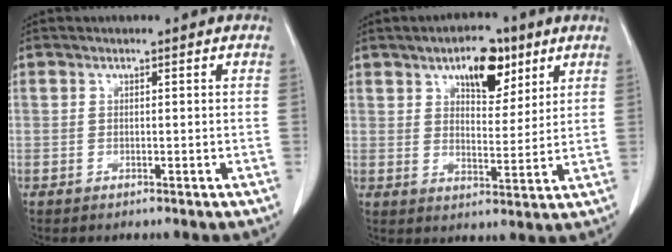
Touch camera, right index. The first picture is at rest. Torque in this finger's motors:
{"motor_torque": [0.22, 0.24, 0.11, 0.05]}